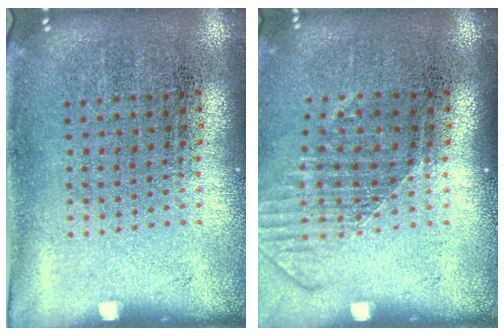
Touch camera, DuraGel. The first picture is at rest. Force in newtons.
{"total": 1.6, "press": 1.2, "slide": 1.0}